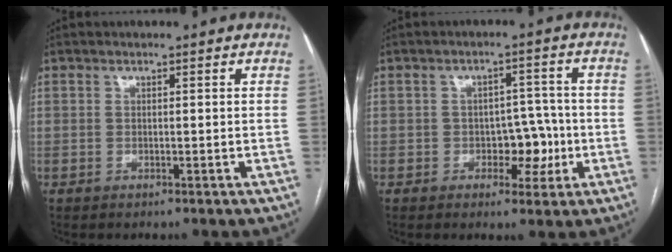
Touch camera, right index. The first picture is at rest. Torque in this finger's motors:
{"motor_torque": [0.13, 0.07, 0.04, 0.02]}